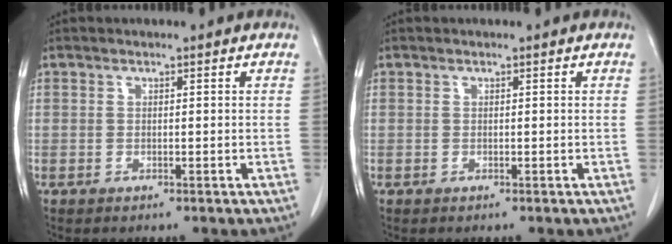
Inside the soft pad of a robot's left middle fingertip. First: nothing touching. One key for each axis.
{"total": 0.0}